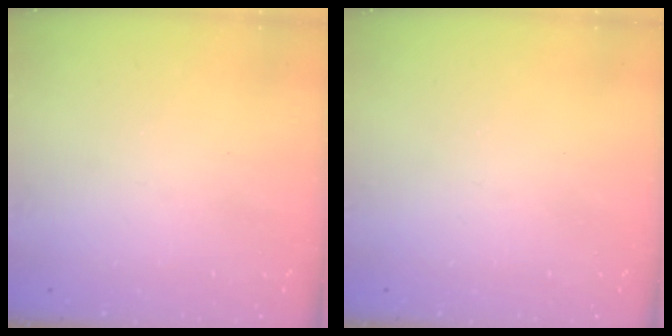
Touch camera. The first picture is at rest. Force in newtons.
{"total": 0.0}